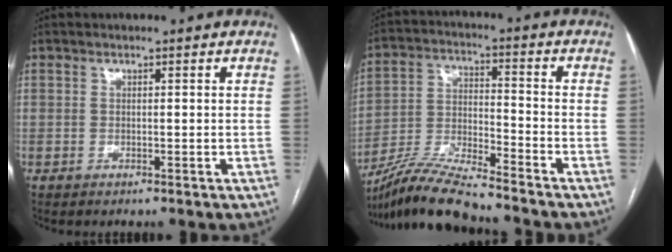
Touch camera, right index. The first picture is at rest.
{"total": 11.9, "force": [-10.8, -0.1, 4.9], "torque": [-0.098, -0.008, -0.201]}